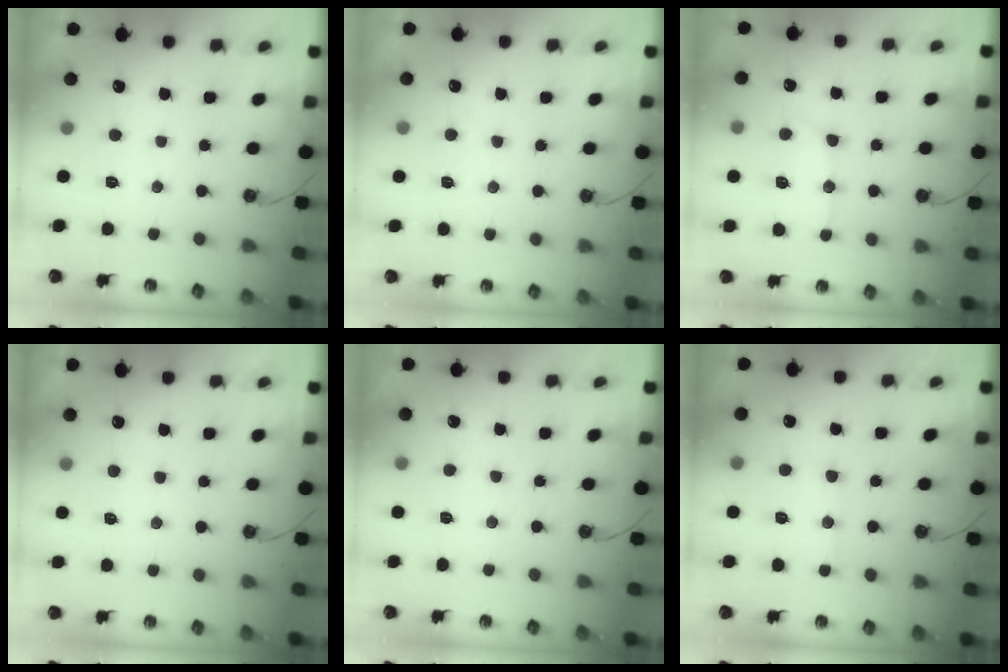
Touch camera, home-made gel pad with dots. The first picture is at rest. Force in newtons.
{"total": 5.4, "press": 5.3, "slide": 0.7}
{"total": 13.0, "press": 12.9, "slide": 1.1}
{"total": 3.7, "press": 3.6, "slide": 0.4}
{"total": 4.8, "press": 4.8, "slide": 0.6}
{"total": 7.1, "press": 7.1, "slide": 0.6}